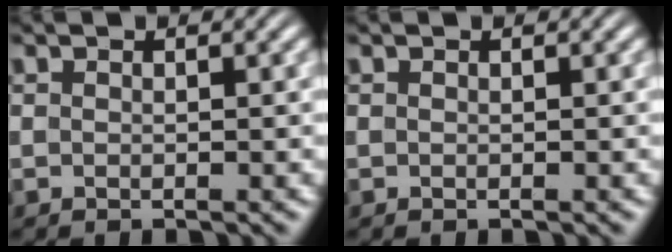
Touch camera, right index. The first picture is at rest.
{"total": 0.0}